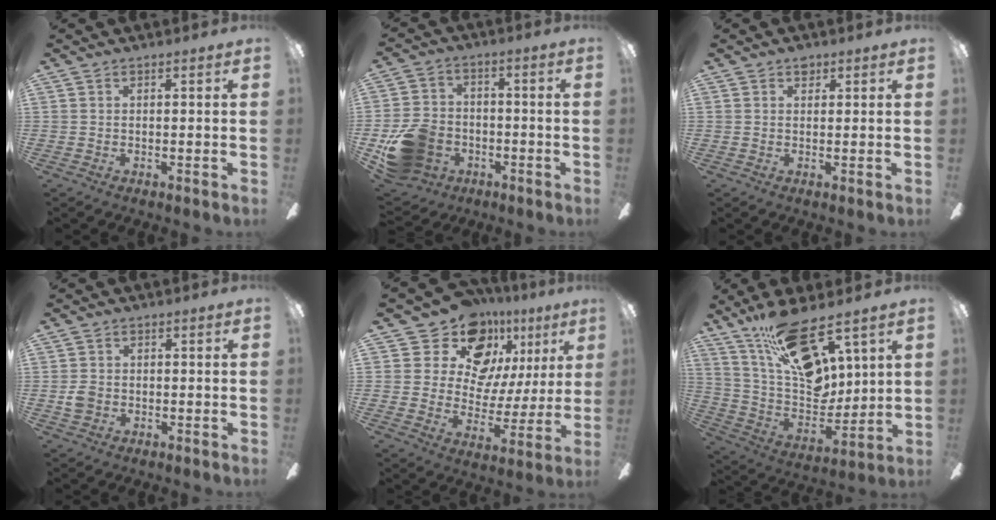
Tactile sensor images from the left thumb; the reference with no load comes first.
{"total": 13.6, "force": [-5.8, 10.5, 6.6], "torque": [-0.138, 0.042, -0.098]}
{"total": 1.7, "force": [1.2, 1.1, 0.6], "torque": [0.003, -0.004, 0.017]}
{"total": 3.0, "force": [-0.6, 2.5, 1.5], "torque": [-0.016, 0.005, -0.013]}
{"total": 17.9, "force": [10.7, 12.1, 7.6], "torque": [-0.131, -0.062, 0.201]}
{"total": 18.6, "force": [12.8, 7.5, 11.1], "torque": [-0.206, -0.084, 0.228]}